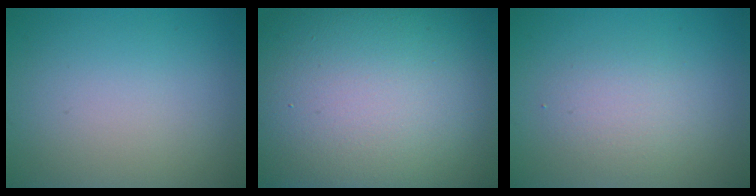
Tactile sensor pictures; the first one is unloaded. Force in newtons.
{"total": 21.1, "press": 21.1, "slide": 0.8}
{"total": 2.5, "press": 2.5, "slide": 0.1}